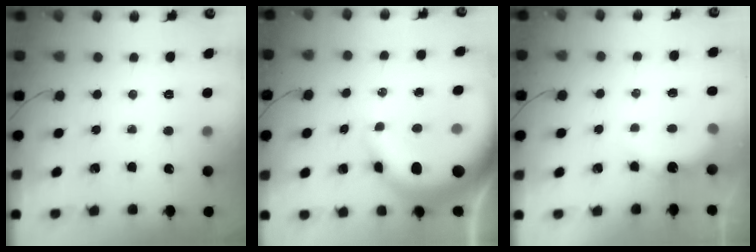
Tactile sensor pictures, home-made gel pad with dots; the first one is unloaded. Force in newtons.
{"total": 13.9, "press": 13.6, "slide": 2.8}
{"total": 2.9, "press": 2.9, "slide": 0.5}